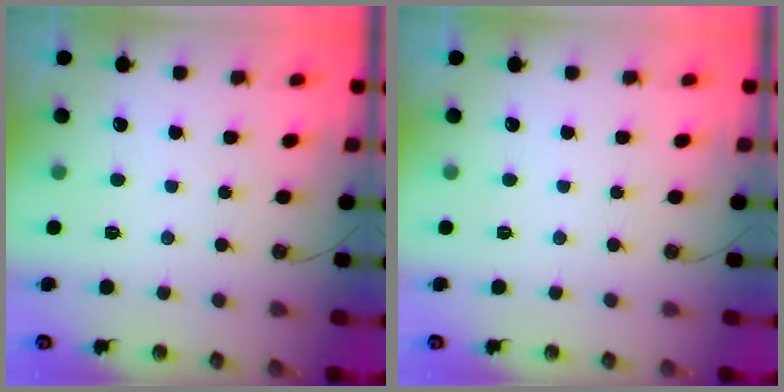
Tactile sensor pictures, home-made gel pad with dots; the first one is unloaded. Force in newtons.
{"total": 0.0}